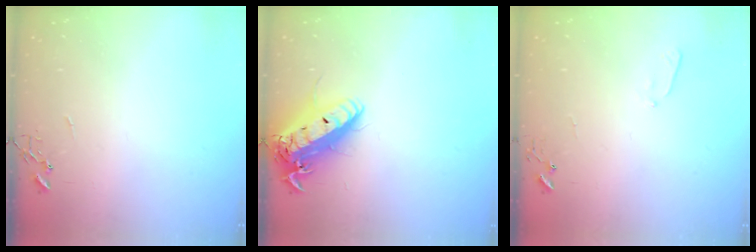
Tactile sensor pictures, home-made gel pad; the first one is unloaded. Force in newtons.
{"total": 17.4, "press": 16.9, "slide": 4.1}
{"total": 3.9, "press": 3.9, "slide": 0.6}